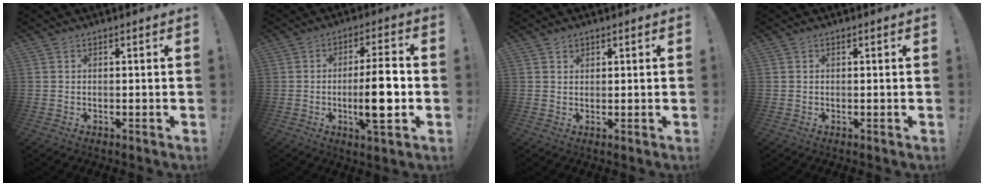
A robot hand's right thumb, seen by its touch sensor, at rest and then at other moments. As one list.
[{"total": 12.3, "force": [-1.9, 2.6, 11.9], "torque": [-0.204, -0.005, -0.042]}, {"total": 1.4, "force": [1.2, 0.8, 0.1], "torque": [0.005, -0.008, 0.021]}, {"total": 0.0}]